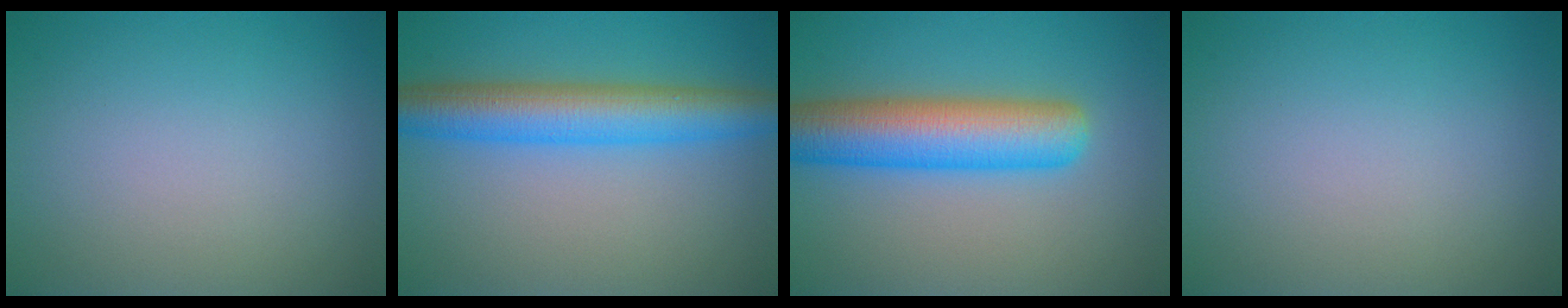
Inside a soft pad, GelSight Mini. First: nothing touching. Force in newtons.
{"total": 6.7, "press": 6.7, "slide": 0.1}
{"total": 7.9, "press": 7.9, "slide": 0.2}
{"total": 0.0}